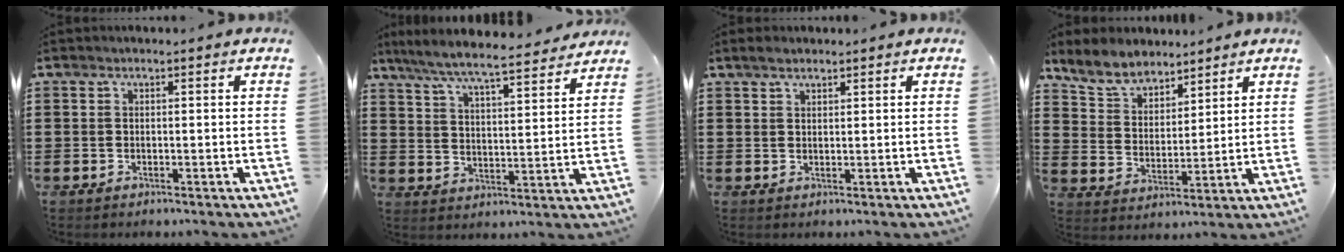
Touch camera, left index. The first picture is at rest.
{"total": 6.5, "force": [6.0, -0.2, 2.5], "torque": [-0.073, -0.040, 0.099]}
{"total": 1.6, "force": [1.5, 0.6, 0.4], "torque": [-0.010, 0.004, 0.028]}
{"total": 6.3, "force": [5.7, 2.3, 1.6], "torque": [-0.058, -0.016, 0.103]}